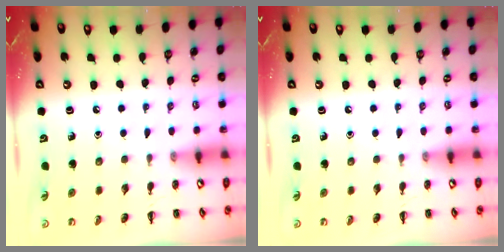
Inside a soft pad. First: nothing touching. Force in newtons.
{"total": 0.0}